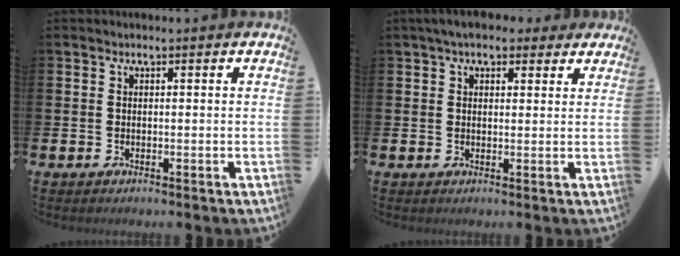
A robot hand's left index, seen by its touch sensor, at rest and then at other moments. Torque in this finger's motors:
{"motor_torque": [1.32, -0.82, 1.05, 0.21]}